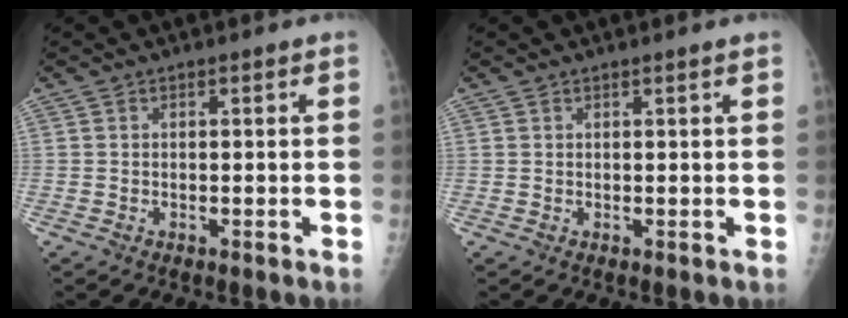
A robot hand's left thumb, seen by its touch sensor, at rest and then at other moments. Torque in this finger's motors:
{"motor_torque": [0.39, -0.11, -0.54, -0.82, 0.06]}